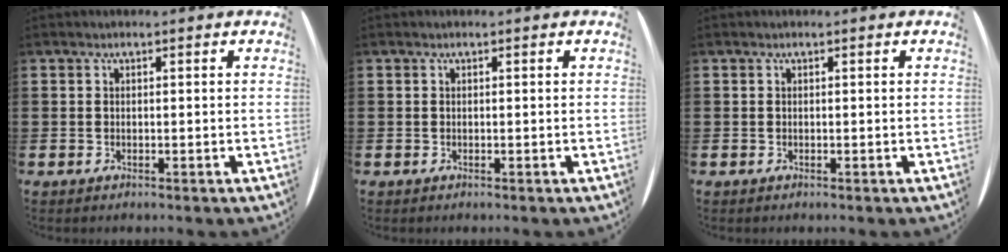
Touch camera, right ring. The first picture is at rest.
{"total": 0.0}
{"total": 0.0}